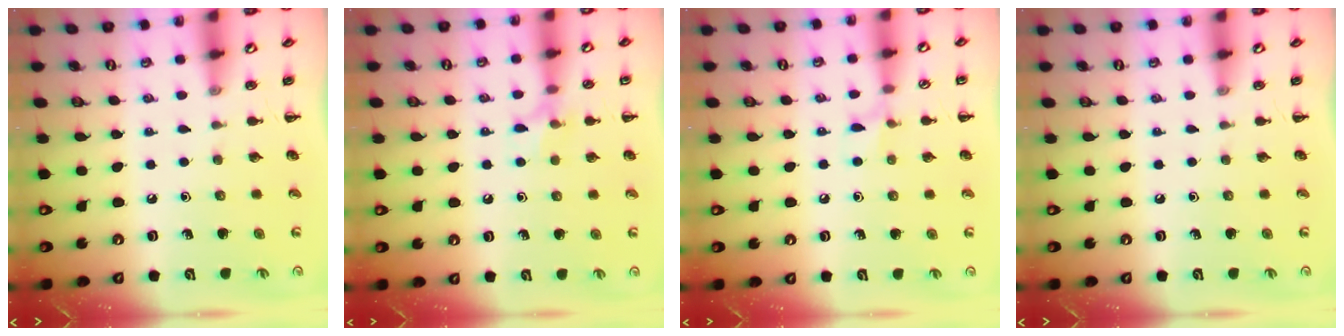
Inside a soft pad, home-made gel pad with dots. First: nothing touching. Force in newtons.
{"total": 7.1, "press": 7.0, "slide": 1.4}
{"total": 5.3, "press": 4.9, "slide": 1.9}
{"total": 0.0}